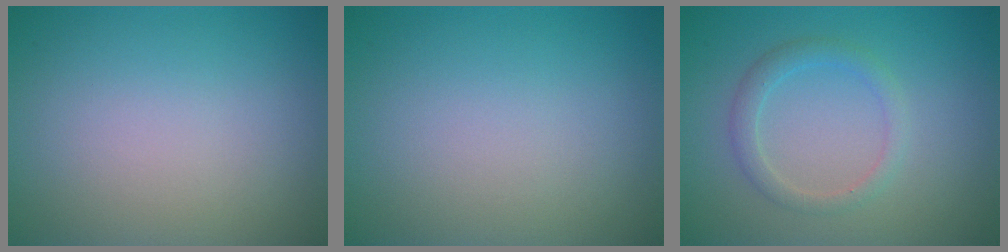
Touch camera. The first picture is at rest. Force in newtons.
{"total": 0.0}
{"total": 1.9, "press": 1.9, "slide": 0.0}